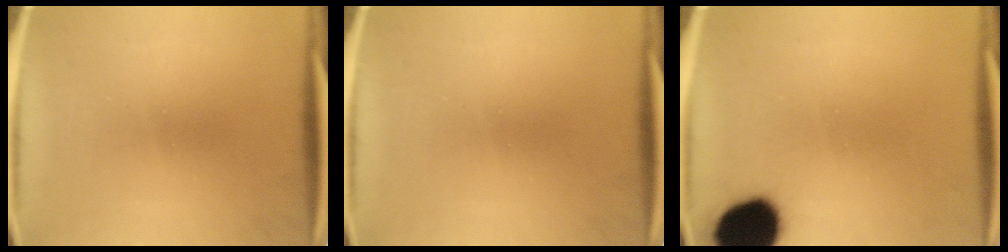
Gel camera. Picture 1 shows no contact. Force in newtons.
{"total": 0.0}
{"total": 16.5}